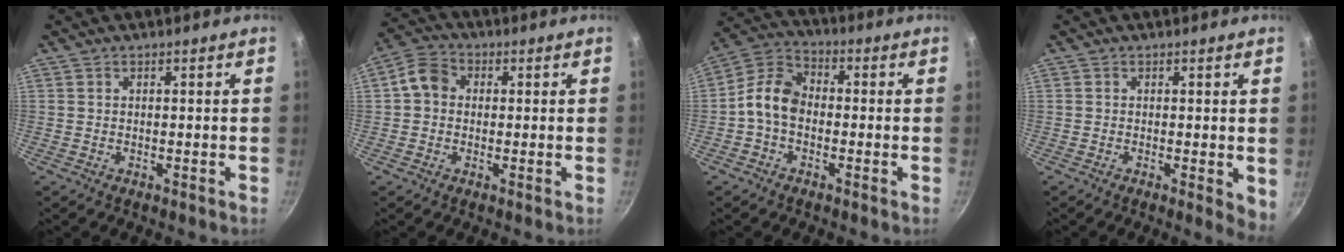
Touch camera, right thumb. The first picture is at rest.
{"total": 5.9, "force": [0.3, 4.9, 3.2], "torque": [-0.041, 0.016, -0.012]}
{"total": 8.4, "force": [-1.5, 6.0, 5.6], "torque": [-0.090, 0.032, -0.048]}
{"total": 3.4, "force": [-0.2, 1.3, 3.1], "torque": [-0.037, -0.010, -0.005]}